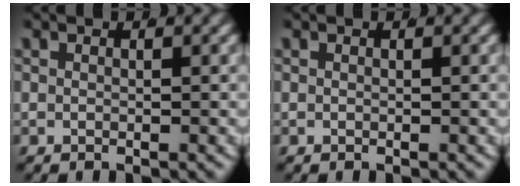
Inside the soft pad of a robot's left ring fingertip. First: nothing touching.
{"total": 0.0}